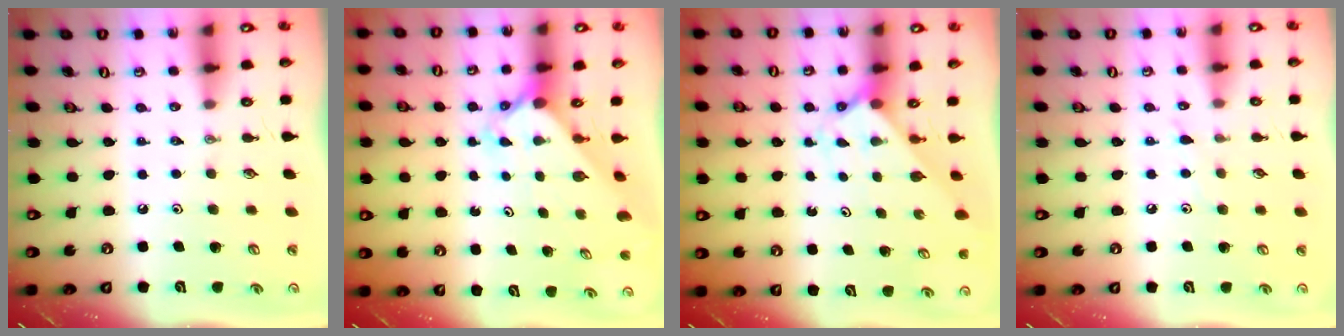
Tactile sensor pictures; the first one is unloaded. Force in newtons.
{"total": 2.4, "press": 2.4, "slide": 0.3}
{"total": 1.9, "press": 1.9, "slide": 0.2}
{"total": 4.1, "press": 4.1, "slide": 0.6}